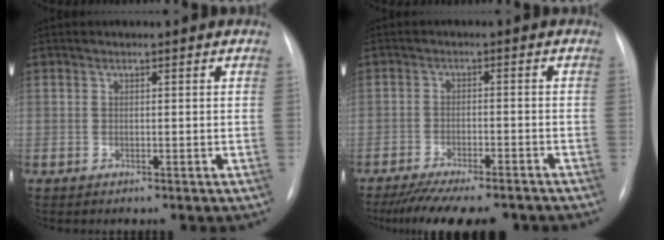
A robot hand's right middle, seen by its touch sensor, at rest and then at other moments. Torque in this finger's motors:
{"motor_torque": [0.34, -0.36, 0.18, 0.06]}